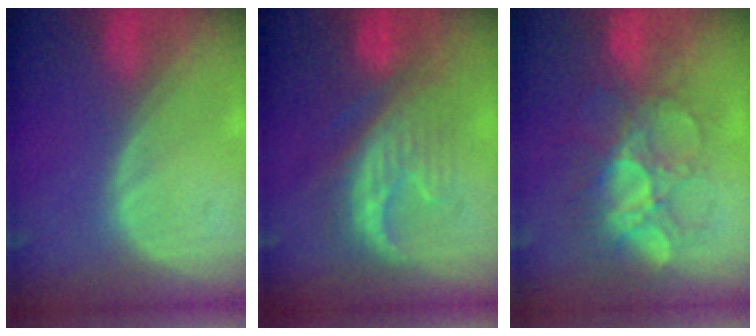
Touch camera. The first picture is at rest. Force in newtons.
{"total": 8.5, "press": 8.3, "slide": 1.6}
{"total": 9.5, "press": 8.5, "slide": 4.2}